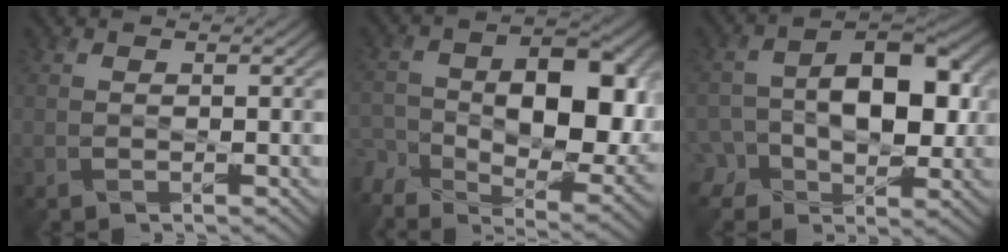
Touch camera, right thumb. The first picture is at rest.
{"total": 14.8, "force": [-2.5, 9.0, 11.5], "torque": [-0.191, -0.020, -0.025]}
{"total": 10.7, "force": [-0.9, 7.1, 7.9], "torque": [-0.113, 0.014, -0.024]}